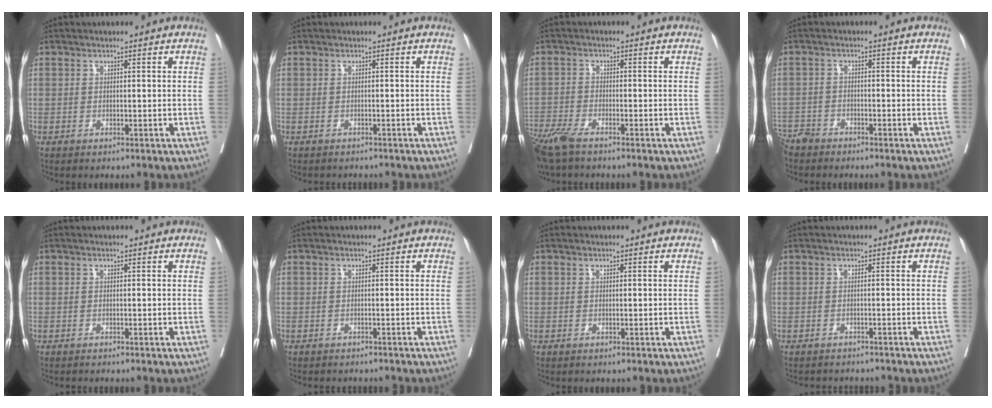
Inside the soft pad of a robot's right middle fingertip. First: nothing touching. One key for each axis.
{"total": 2.3, "fx": -2.1, "fy": 0.9, "fz": 0.1, "tx": -0.009, "ty": -0.004, "tz": -0.032}
{"total": 7.2, "fx": -5.5, "fy": 1.6, "fz": 4.4, "tx": -0.089, "ty": -0.017, "tz": -0.105}
{"total": 3.4, "fx": -3.2, "fy": 1.0, "fz": 0.3, "tx": -0.004, "ty": -0.006, "tz": -0.064}
{"total": 1.3, "fx": -1.2, "fy": 0.1, "fz": 0.4, "tx": -0.013, "ty": -0.004, "tz": -0.017}
{"total": 4.1, "fx": -3.9, "fy": 1.1, "fz": 0.9, "tx": -0.014, "ty": -0.005, "tz": -0.049}
{"total": 0.0}
{"total": 4.6, "fx": -4.5, "fy": 1.2, "fz": 0.4, "tx": -0.004, "ty": -0.007, "tz": -0.058}